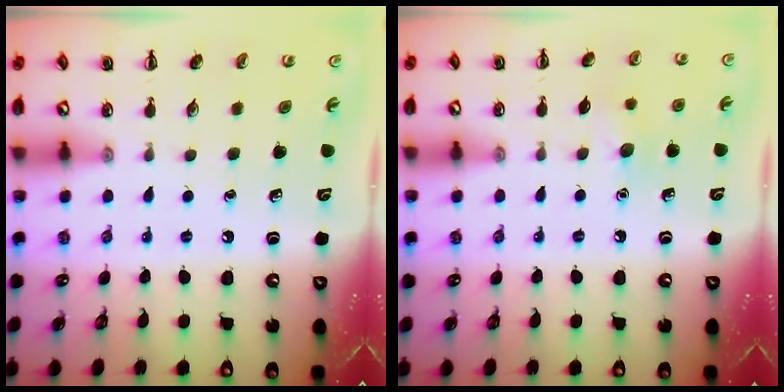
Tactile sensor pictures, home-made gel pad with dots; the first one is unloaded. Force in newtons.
{"total": 7.2, "press": 6.9, "slide": 2.1}